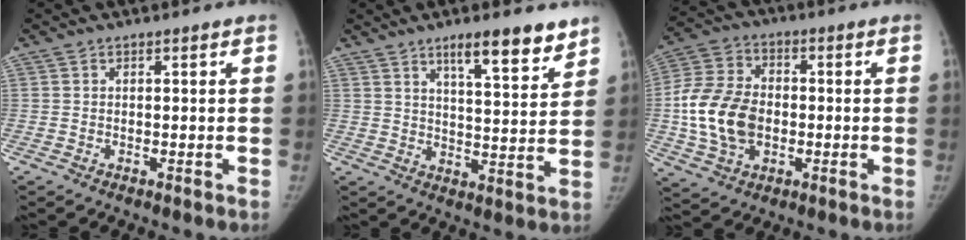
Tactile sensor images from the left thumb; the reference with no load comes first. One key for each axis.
{"total": 10.5, "fx": 7.4, "fy": 2.4, "fz": 7.0, "tx": -0.081, "ty": -0.048, "tz": 0.114}
{"total": 15.2, "fx": -1.7, "fy": 10.8, "fz": 10.7, "tx": -0.199, "ty": 0.018, "tz": -0.030}